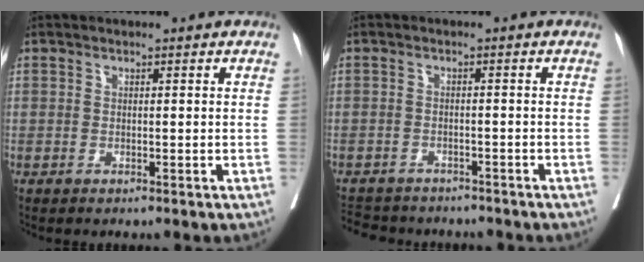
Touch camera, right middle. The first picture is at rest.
{"total": 10.0, "force": [-8.9, 3.5, 2.8], "torque": [-0.061, 0.000, -0.119]}